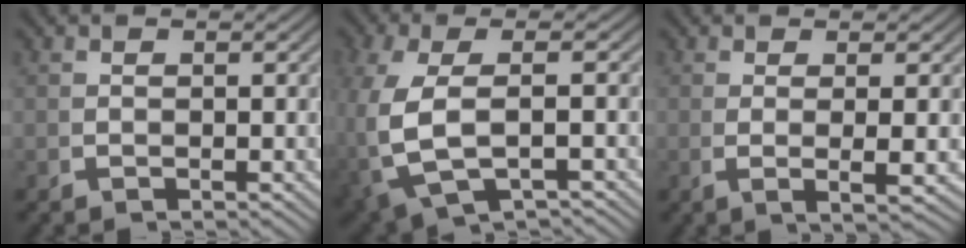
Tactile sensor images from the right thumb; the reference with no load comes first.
{"total": 6.2, "force": [-1.7, 3.1, 5.0], "torque": [-0.134, -0.020, -0.003]}
{"total": 2.7, "force": [0.3, 0.2, 2.7], "torque": [-0.054, -0.005, 0.009]}